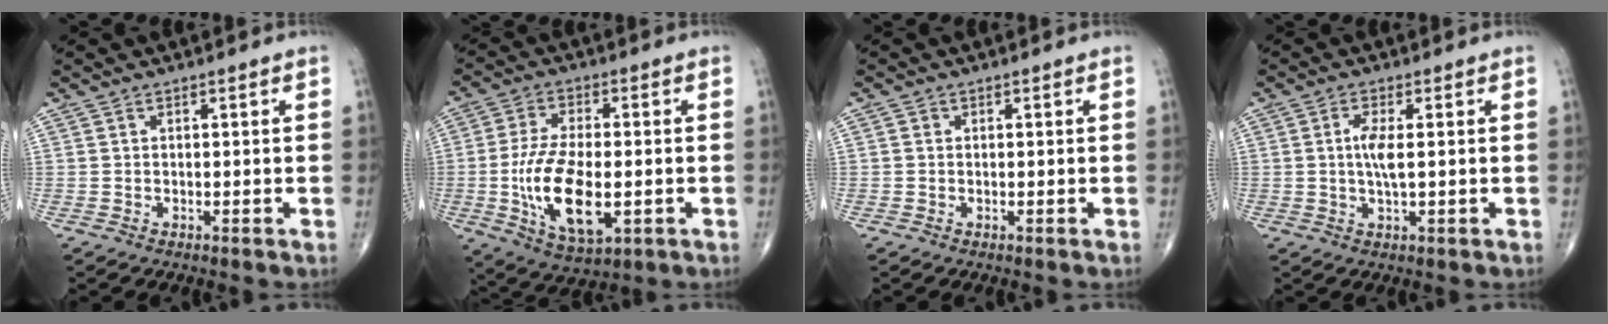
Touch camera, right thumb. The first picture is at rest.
{"total": 15.2, "force": [-2.7, 7.1, 13.2], "torque": [-0.248, -0.008, -0.038]}
{"total": 0.6, "force": [0.0, 0.5, 0.2], "torque": [-0.001, 0.001, -0.002]}
{"total": 4.3, "force": [0.3, 1.1, 4.1], "torque": [-0.092, -0.004, 0.004]}